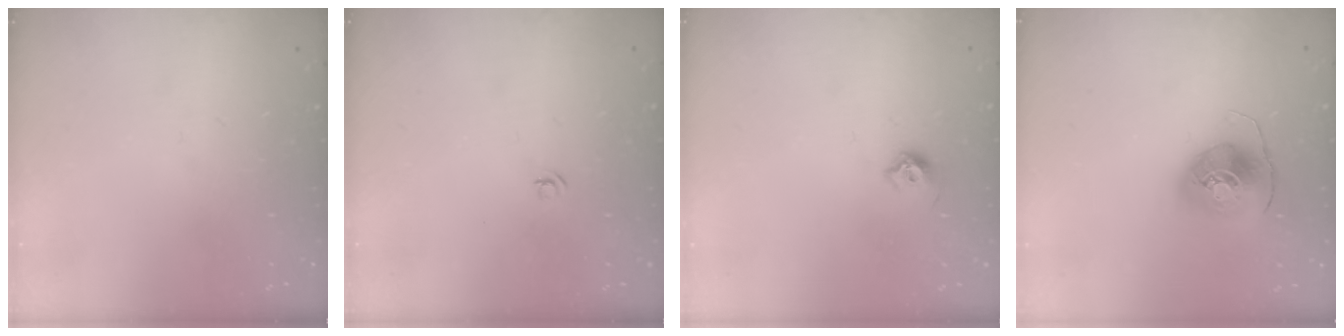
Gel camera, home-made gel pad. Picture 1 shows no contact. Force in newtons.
{"total": 3.2, "press": 3.2, "slide": 0.3}
{"total": 5.5, "press": 5.3, "slide": 1.2}
{"total": 8.1, "press": 8.0, "slide": 1.2}